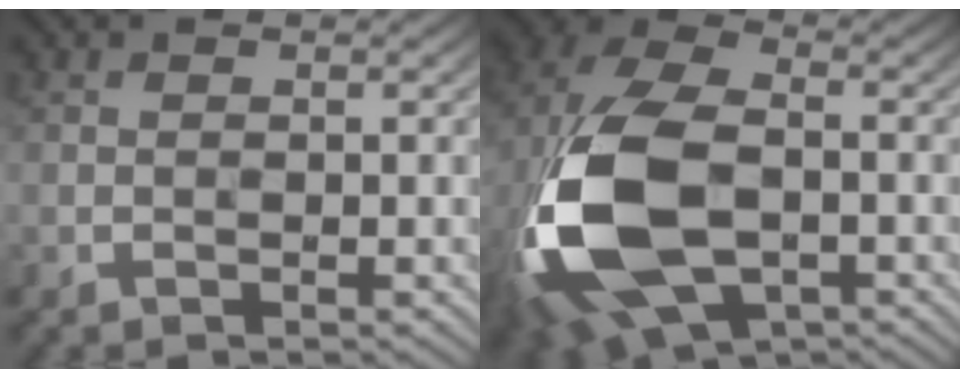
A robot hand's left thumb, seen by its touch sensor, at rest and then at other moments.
{"total": 19.6, "force": [-4.9, 11.3, 15.3], "torque": [-0.355, -0.030, -0.089]}